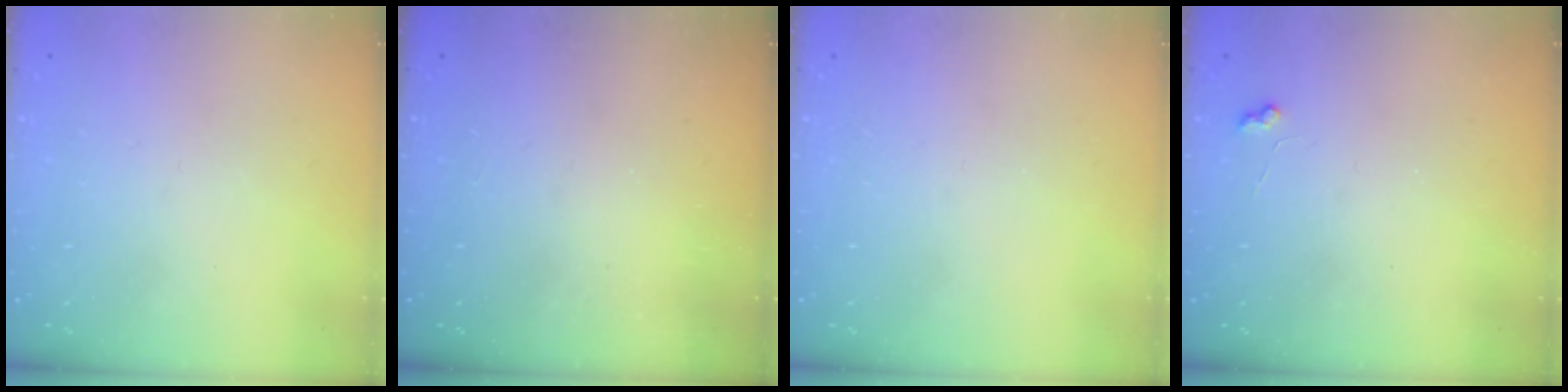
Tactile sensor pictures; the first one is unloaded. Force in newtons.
{"total": 0.6, "press": 0.6, "slide": 0.2}
{"total": 0.0}
{"total": 4.3, "press": 4.3, "slide": 0.6}